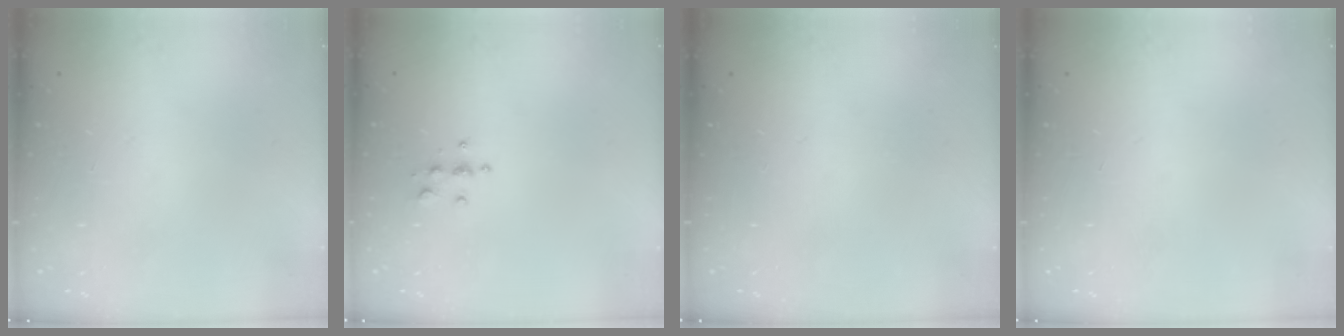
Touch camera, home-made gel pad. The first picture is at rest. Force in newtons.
{"total": 3.9, "press": 3.9, "slide": 0.5}
{"total": 0.0}
{"total": 0.0}